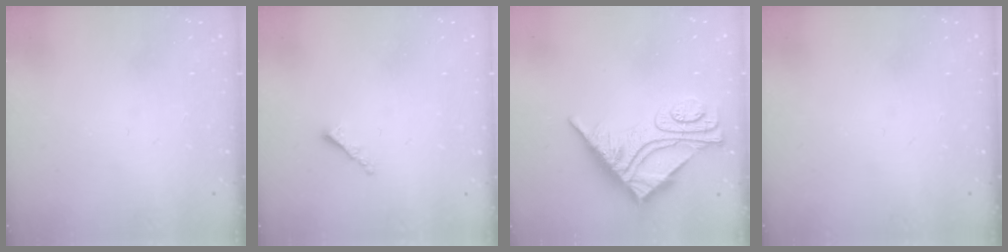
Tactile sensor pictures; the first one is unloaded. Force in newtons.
{"total": 1.2, "press": 1.1, "slide": 0.5}
{"total": 12.1, "press": 12.0, "slide": 1.4}
{"total": 0.0}